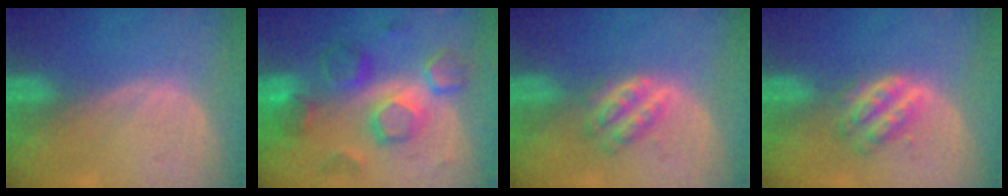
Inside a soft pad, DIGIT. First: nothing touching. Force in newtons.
{"total": 9.3, "press": 9.3, "slide": 0.4}
{"total": 4.3, "press": 4.1, "slide": 1.2}
{"total": 4.7, "press": 4.4, "slide": 1.7}